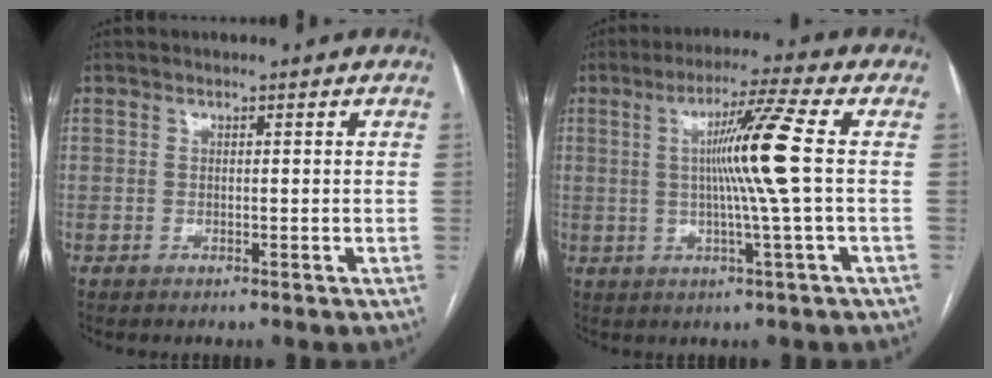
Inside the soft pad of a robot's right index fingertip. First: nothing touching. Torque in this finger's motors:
{"motor_torque": [1.24, 0.47, 0.36, 0.11]}